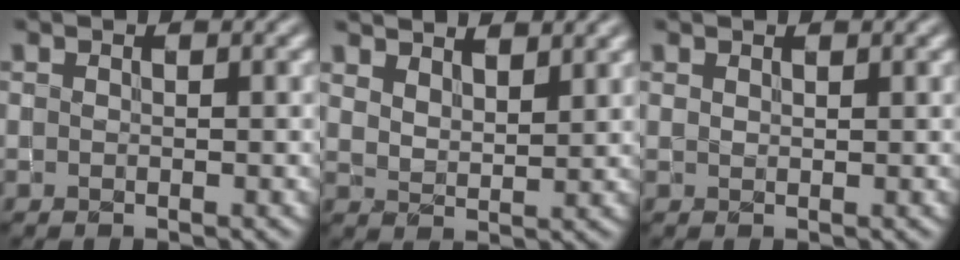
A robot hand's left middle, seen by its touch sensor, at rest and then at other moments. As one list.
[{"total": 4.3, "force": [3.8, 1.3, 1.7], "torque": [-0.028, 0.005, 0.056]}, {"total": 0.6, "force": [0.6, 0.2, 0.2], "torque": [-0.005, 0.000, 0.012]}]